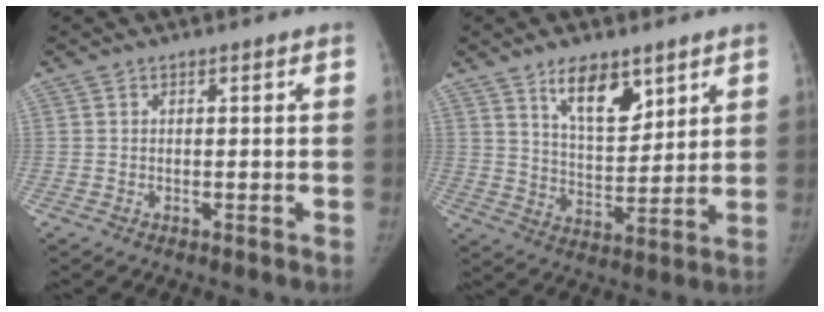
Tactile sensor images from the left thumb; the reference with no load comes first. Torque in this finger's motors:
{"motor_torque": [0.15, 0.09, 0.70, -0.19, 0.07]}